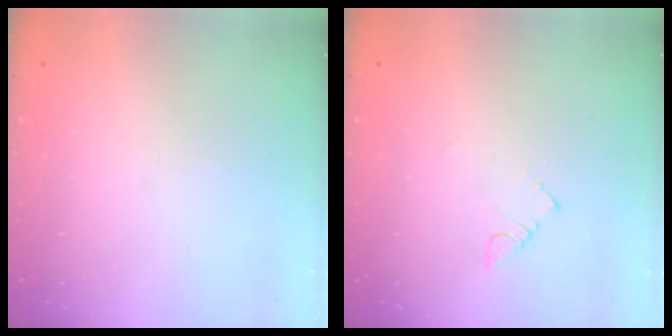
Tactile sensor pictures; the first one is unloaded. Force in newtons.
{"total": 3.0, "press": 2.9, "slide": 0.4}